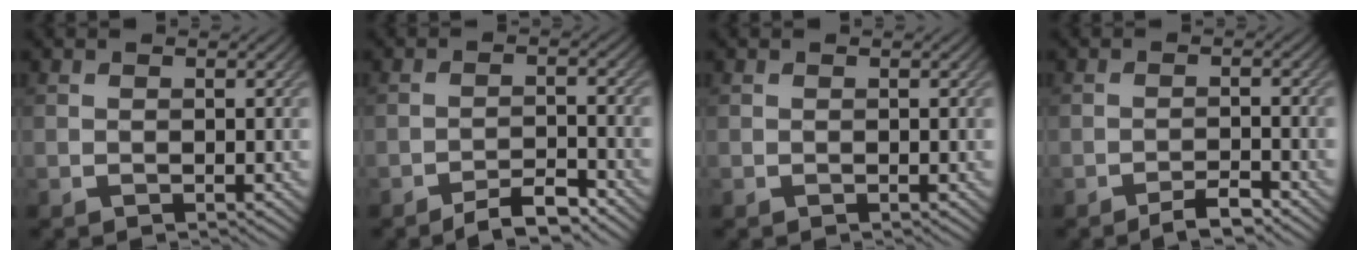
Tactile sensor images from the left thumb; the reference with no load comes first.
{"total": 4.2, "force": [-3.4, 0.8, 2.3], "torque": [-0.037, 0.007, -0.059]}
{"total": 0.0}
{"total": 2.8, "force": [-2.2, 0.4, 1.7], "torque": [-0.025, 0.007, -0.040]}